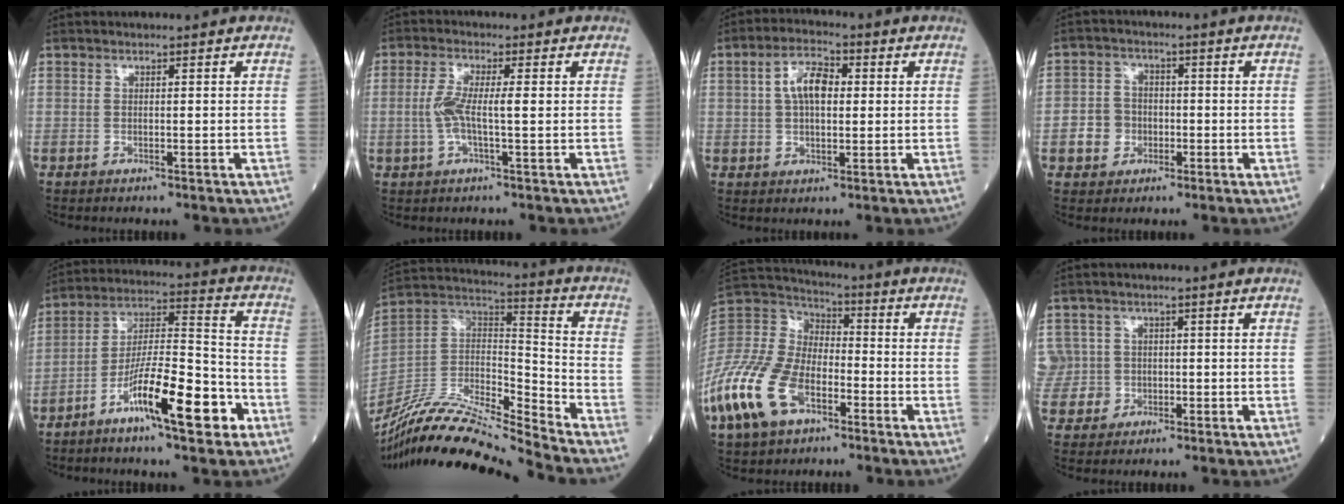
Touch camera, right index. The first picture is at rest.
{"total": 4.9, "force": [-0.2, 0.7, 4.9], "torque": [-0.112, 0.009, -0.007]}
{"total": 6.6, "force": [1.2, 3.2, 5.6], "torque": [-0.109, 0.016, 0.018]}
{"total": 4.9, "force": [-1.3, 4.4, 1.7], "torque": [-0.035, 0.013, -0.020]}
{"total": 14.1, "force": [-7.2, 2.2, 12.0], "torque": [-0.211, 0.003, -0.125]}
{"total": 19.4, "force": [-18.0, -0.1, 7.4], "torque": [-0.150, 0.020, -0.332]}
{"total": 18.5, "force": [-9.2, 10.1, 12.4], "torque": [-0.303, -0.003, -0.178]}
{"total": 6.2, "force": [0.0, 6.2, -0.1], "torque": [-0.002, 0.031, 0.006]}